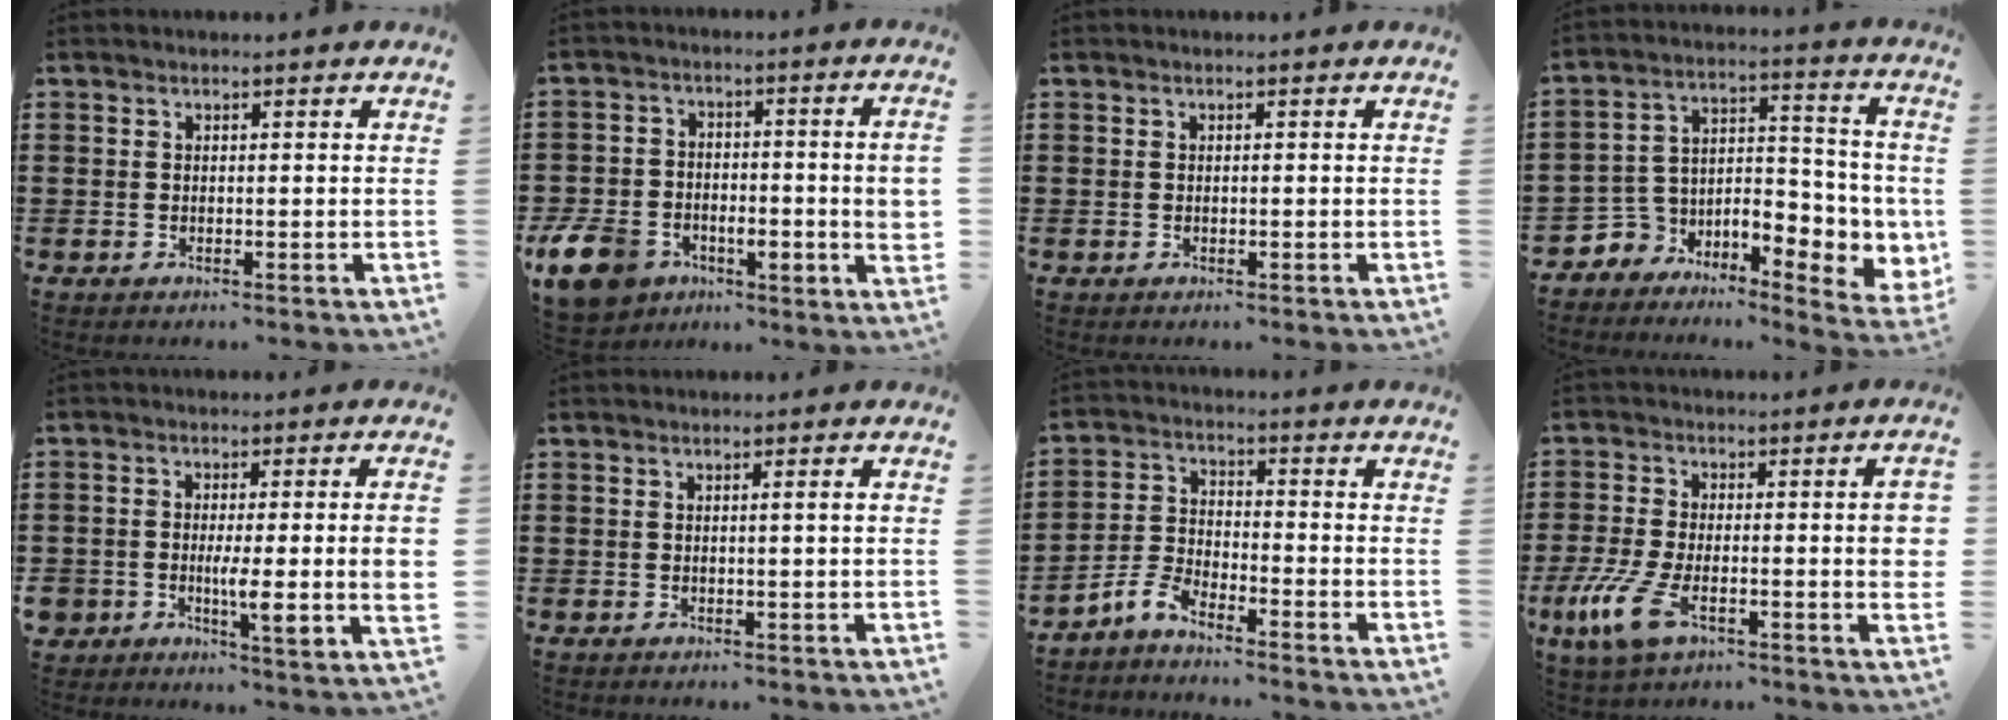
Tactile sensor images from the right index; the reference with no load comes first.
{"total": 10.2, "force": [-3.3, 6.1, 7.5], "torque": [-0.158, 0.007, -0.061]}
{"total": 0.0}
{"total": 5.1, "force": [-2.3, 4.3, 1.5], "torque": [-0.044, -0.017, -0.041]}
{"total": 6.3, "force": [-1.3, 2.0, 5.9], "torque": [-0.104, -0.005, -0.026]}
{"total": 1.1, "force": [0.1, -0.1, 1.1], "torque": [-0.019, 0.000, 0.000]}
{"total": 4.4, "force": [-4.0, 0.7, 1.6], "torque": [-0.052, 0.002, -0.087]}
{"total": 12.4, "force": [-2.5, 4.2, 11.4], "torque": [-0.234, -0.012, -0.045]}